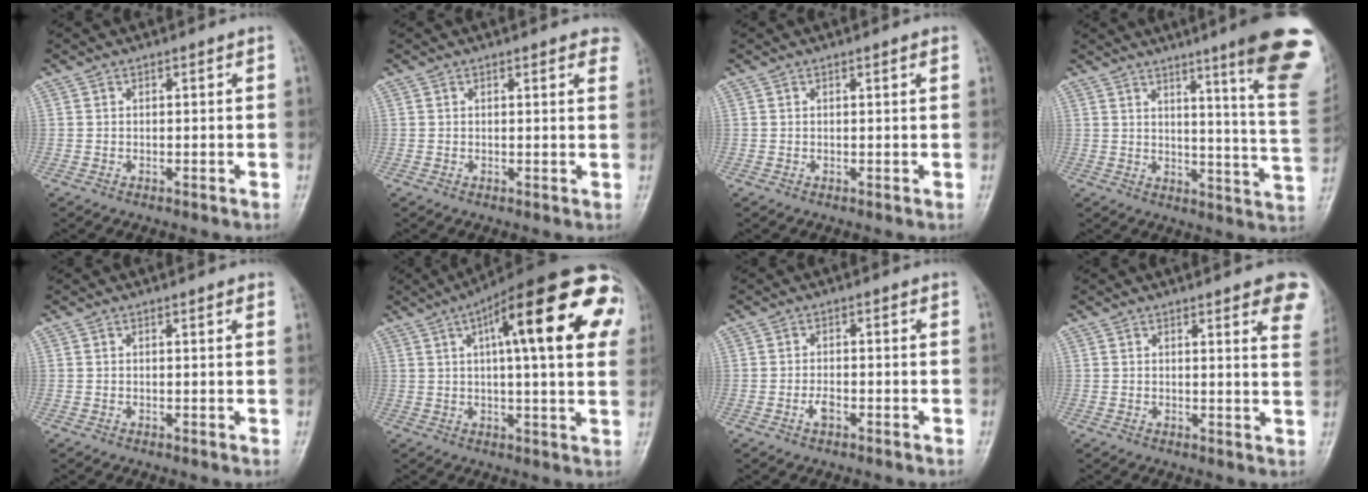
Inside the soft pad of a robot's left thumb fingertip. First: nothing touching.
{"total": 4.2, "force": [3.2, 1.4, 2.4], "torque": [-0.006, -0.005, 0.025]}
{"total": 1.0, "force": [0.5, 0.1, 0.8], "torque": [-0.011, 0.000, 0.005]}
{"total": 19.5, "force": [11.5, 0.9, 15.8], "torque": [-0.178, -0.070, 0.139]}
{"total": 1.3, "force": [0.8, 0.2, 1.0], "torque": [-0.012, 0.000, 0.008]}
{"total": 25.7, "force": [7.8, 6.9, 23.5], "torque": [-0.296, 0.028, 0.099]}
{"total": 2.1, "force": [-1.0, 1.1, 1.5], "torque": [-0.028, 0.003, -0.022]}
{"total": 9.8, "force": [6.0, 2.3, 7.3], "torque": [-0.060, -0.020, 0.057]}